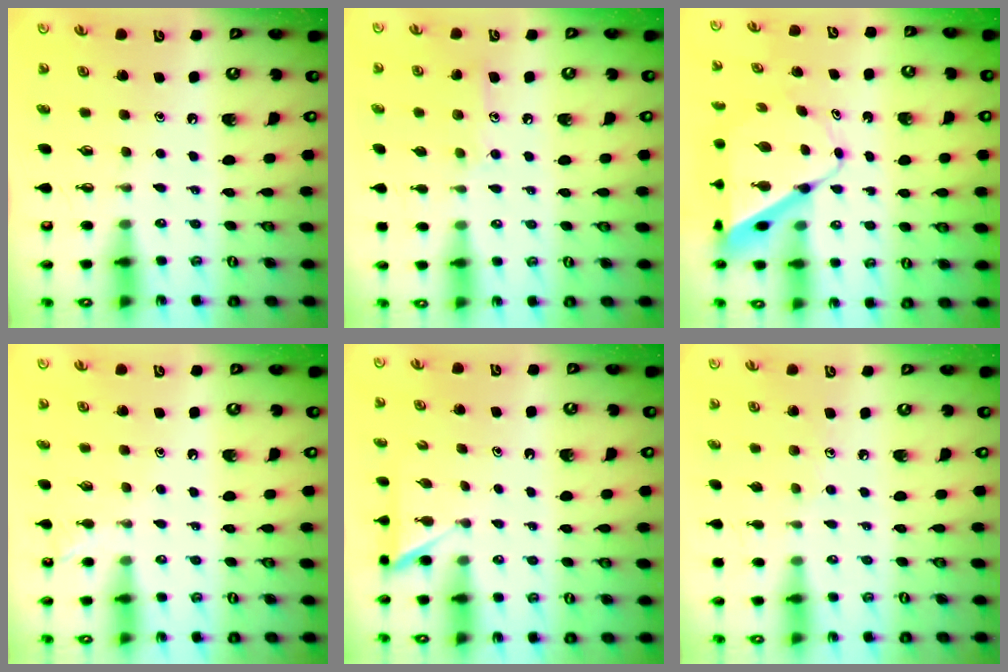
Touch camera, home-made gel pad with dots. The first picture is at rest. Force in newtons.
{"total": 7.1, "press": 7.1, "slide": 0.1}
{"total": 10.0, "press": 10.0, "slide": 0.5}
{"total": 2.9, "press": 2.9, "slide": 0.3}
{"total": 2.7, "press": 2.7, "slide": 0.2}
{"total": 5.5, "press": 5.5, "slide": 0.4}